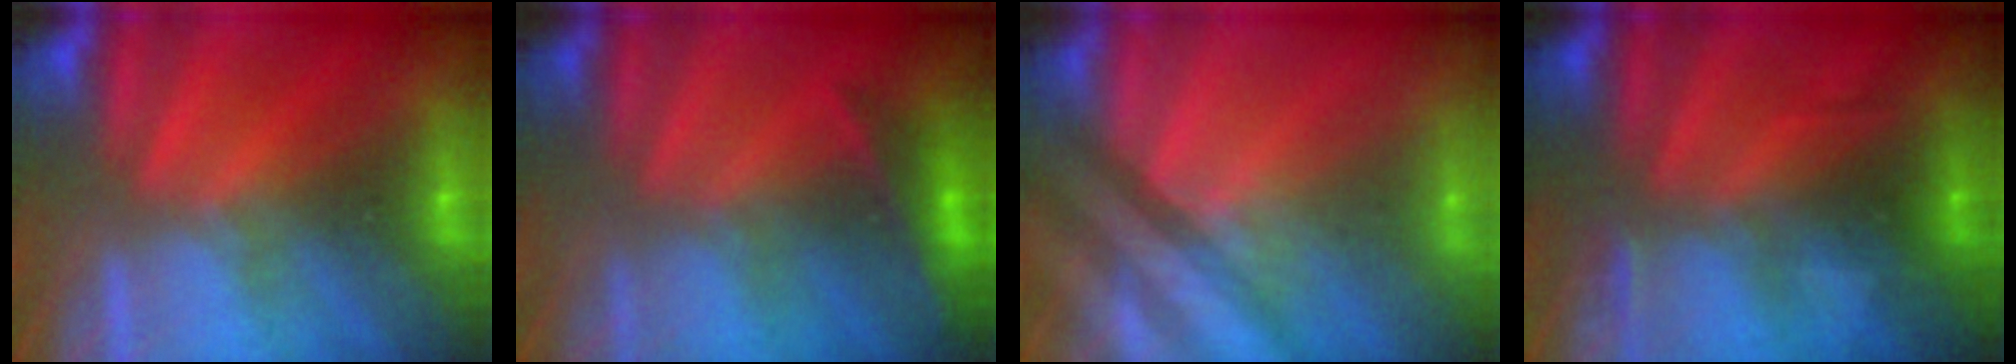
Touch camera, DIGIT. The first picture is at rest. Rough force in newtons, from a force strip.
{"total": 2.4}
{"total": 2.4}
{"total": 2.4}